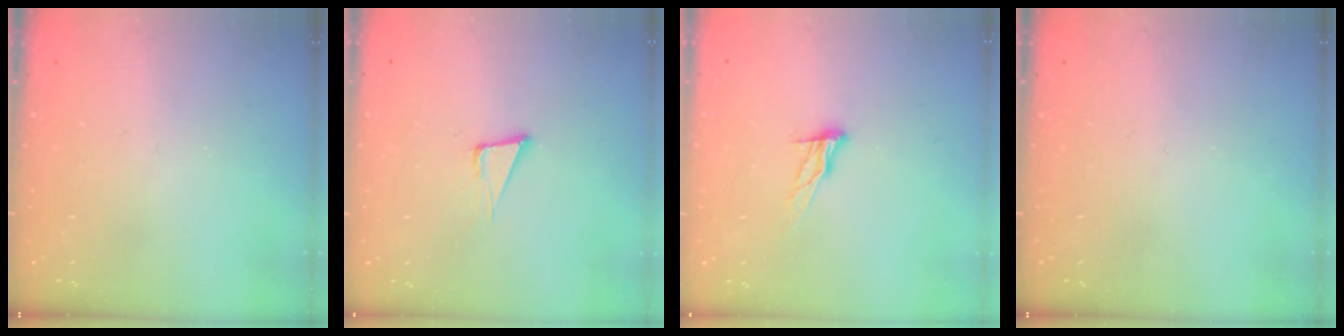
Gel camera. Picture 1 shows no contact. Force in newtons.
{"total": 5.7, "press": 4.6, "slide": 3.2}
{"total": 9.2, "press": 8.9, "slide": 2.5}
{"total": 0.0}